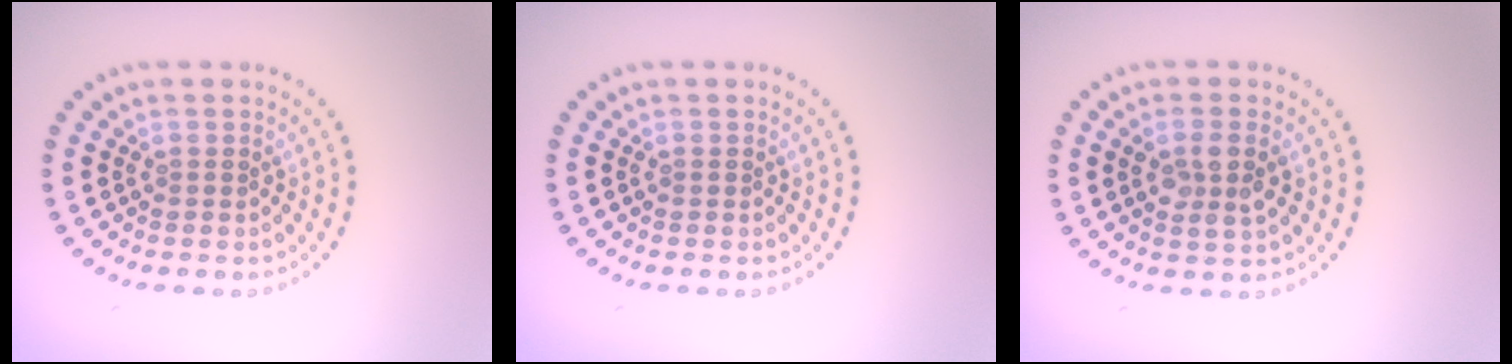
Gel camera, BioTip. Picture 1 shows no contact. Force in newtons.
{"total": 0.0}
{"total": 2.6, "press": 2.5, "slide": 0.8}